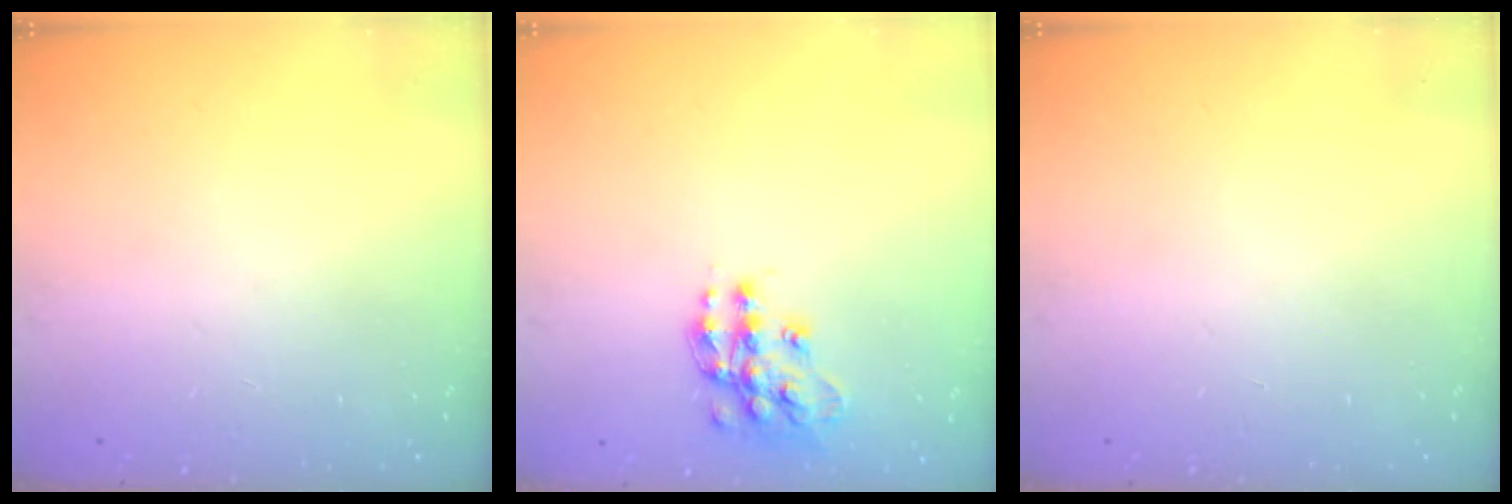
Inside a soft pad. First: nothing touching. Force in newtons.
{"total": 13.3, "press": 13.3, "slide": 0.9}
{"total": 0.0}